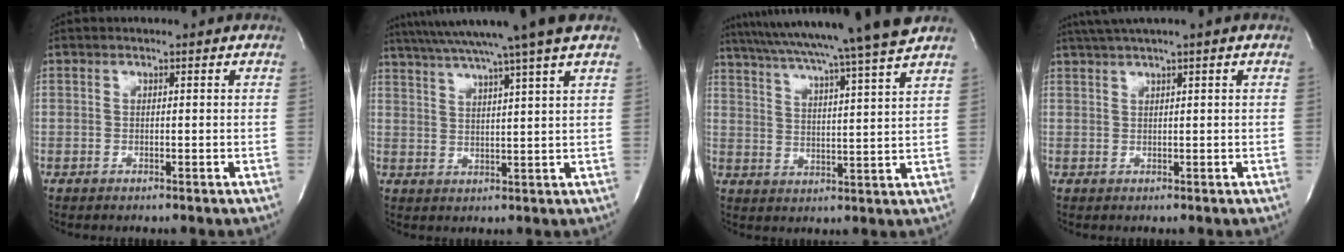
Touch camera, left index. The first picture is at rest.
{"total": 14.8, "force": [12.1, -2.3, 8.1], "torque": [-0.143, -0.004, 0.170]}
{"total": 20.2, "force": [17.5, -2.1, 9.8], "torque": [-0.171, -0.023, 0.249]}
{"total": 3.6, "force": [2.5, -0.8, 2.4], "torque": [-0.052, 0.014, 0.049]}